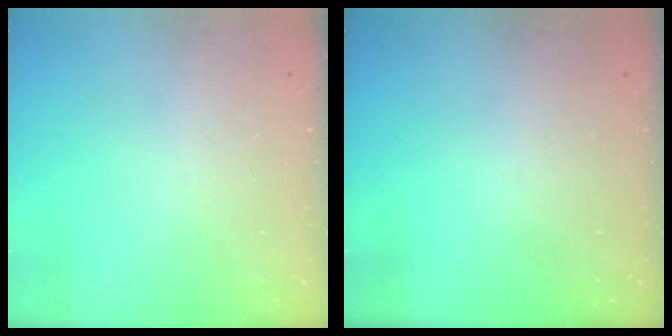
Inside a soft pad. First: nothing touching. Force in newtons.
{"total": 0.0}